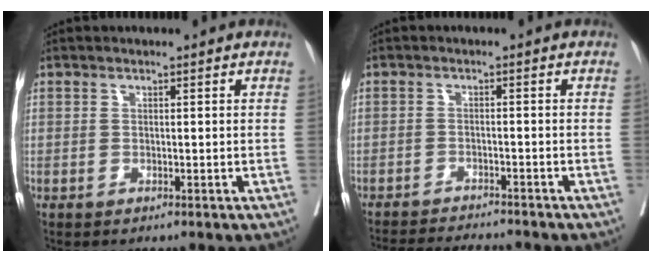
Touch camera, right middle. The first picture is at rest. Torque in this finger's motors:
{"motor_torque": [0.10, -0.17, 0.06, 0.03]}